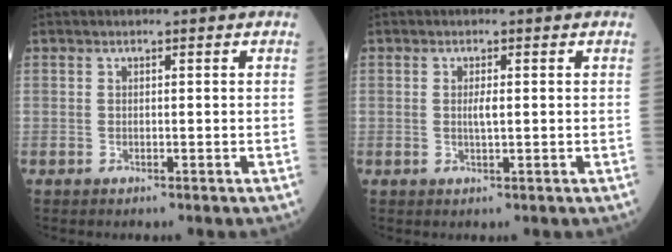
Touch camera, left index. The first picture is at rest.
{"total": 1.5, "force": [-0.1, 0.2, 1.5], "torque": [-0.029, -0.003, -0.002]}